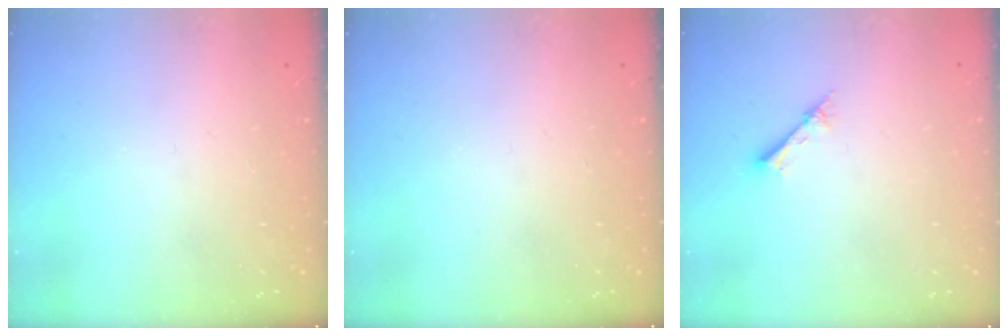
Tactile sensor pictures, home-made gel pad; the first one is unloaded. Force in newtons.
{"total": 0.0}
{"total": 2.1, "press": 2.1, "slide": 0.2}